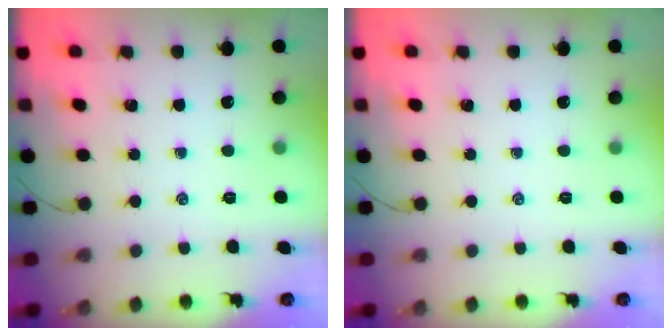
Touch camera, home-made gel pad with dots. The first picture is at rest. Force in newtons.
{"total": 0.0}